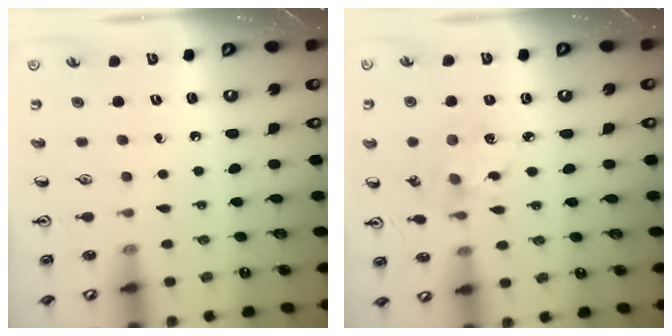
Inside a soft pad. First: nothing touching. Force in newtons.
{"total": 6.3, "press": 6.3, "slide": 0.4}